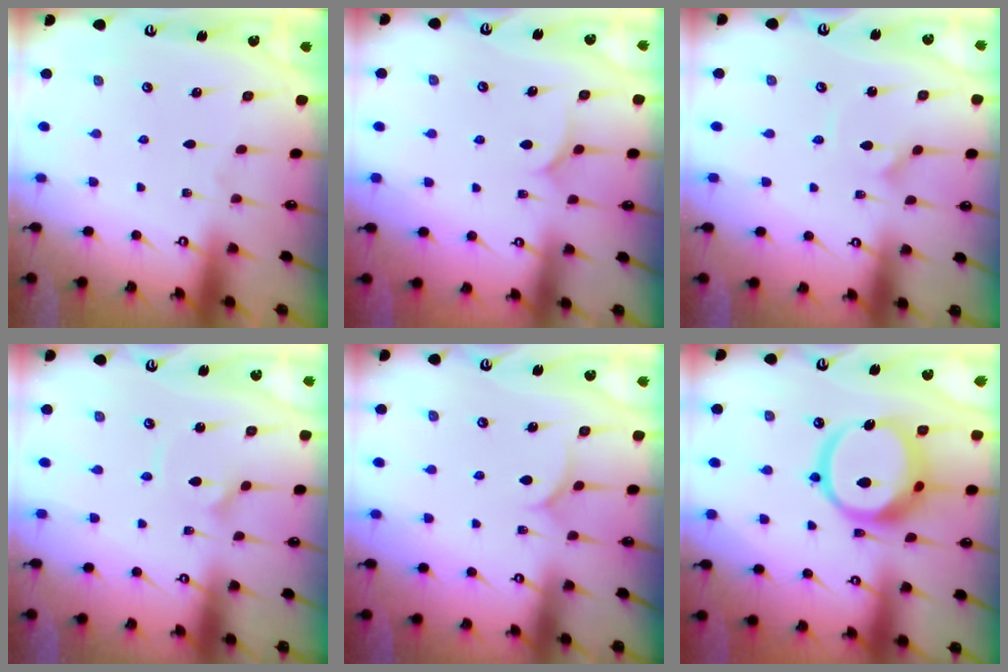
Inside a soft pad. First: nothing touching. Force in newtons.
{"total": 3.7, "press": 3.6, "slide": 0.4}
{"total": 1.0, "press": 1.0, "slide": 0.1}
{"total": 2.8, "press": 2.8, "slide": 0.3}
{"total": 5.8, "press": 5.8, "slide": 0.4}
{"total": 17.3, "press": 17.2, "slide": 2.0}